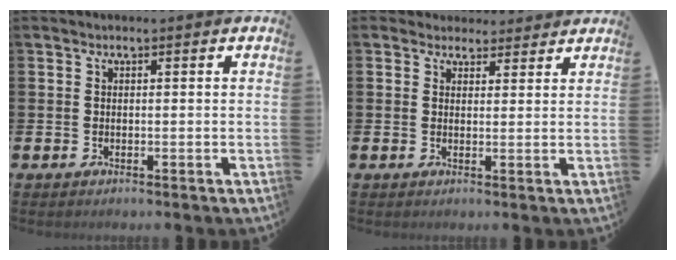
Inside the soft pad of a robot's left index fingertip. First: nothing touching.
{"total": 3.2, "force": [2.9, 1.3, -0.1], "torque": [0.004, -0.011, 0.052]}